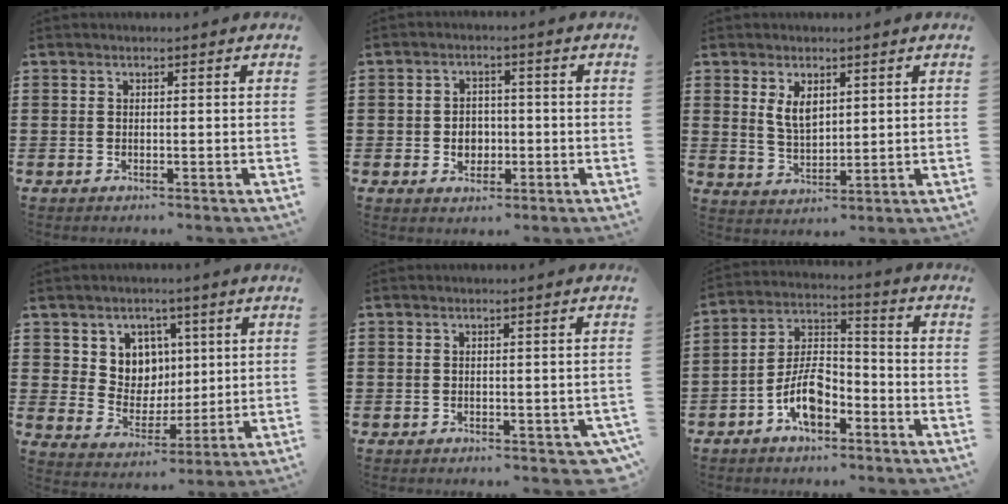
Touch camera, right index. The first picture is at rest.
{"total": 3.4, "force": [-0.8, 2.8, 1.8], "torque": [-0.034, 0.000, -0.018]}
{"total": 4.0, "force": [2.0, 2.0, 2.9], "torque": [-0.054, 0.002, 0.034]}
{"total": 6.4, "force": [2.7, 5.7, 1.2], "torque": [-0.051, -0.004, 0.049]}
{"total": 0.8, "force": [-0.8, 0.1, 0.3], "torque": [-0.006, -0.001, -0.015]}
{"total": 8.2, "force": [-4.4, 3.9, 5.7], "torque": [-0.125, 0.009, -0.085]}